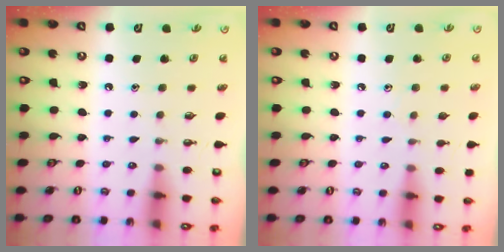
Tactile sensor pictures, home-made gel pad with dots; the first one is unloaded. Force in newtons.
{"total": 4.4, "press": 4.3, "slide": 0.5}